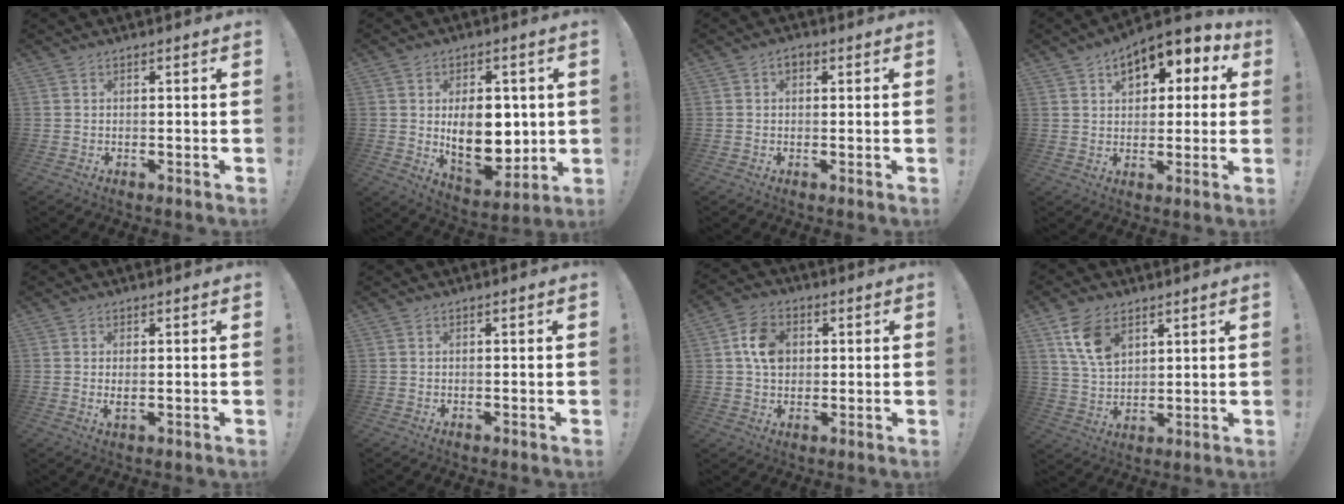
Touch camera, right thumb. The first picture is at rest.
{"total": 14.7, "force": [1.3, 9.7, 11.0], "torque": [-0.156, -0.020, 0.026]}
{"total": 2.3, "force": [0.7, 1.4, 1.7], "torque": [-0.029, 0.004, 0.013]}
{"total": 10.5, "force": [5.3, 6.5, 6.2], "torque": [-0.085, -0.026, 0.096]}
{"total": 2.0, "force": [0.7, 0.4, 1.8], "torque": [-0.027, -0.005, 0.010]}
{"total": 0.0}
{"total": 9.5, "force": [1.9, 7.5, 5.6], "torque": [-0.086, 0.015, 0.040]}
{"total": 10.9, "force": [5.8, 6.8, 6.3], "torque": [-0.118, -0.018, 0.112]}